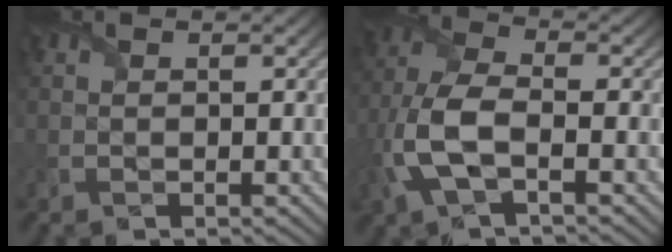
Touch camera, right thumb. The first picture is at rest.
{"total": 8.5, "force": [-2.6, 4.0, 7.0], "torque": [-0.176, 0.003, -0.063]}